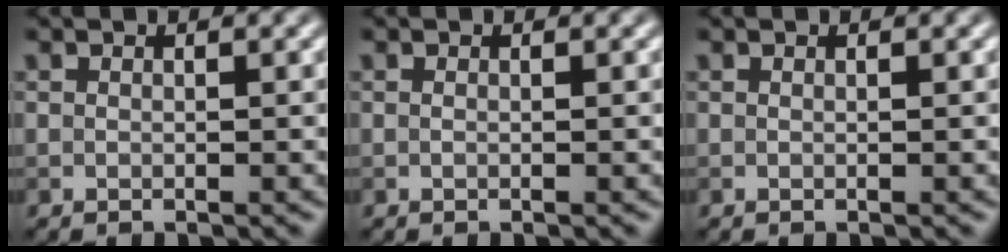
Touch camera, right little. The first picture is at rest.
{"total": 0.0}
{"total": 0.0}